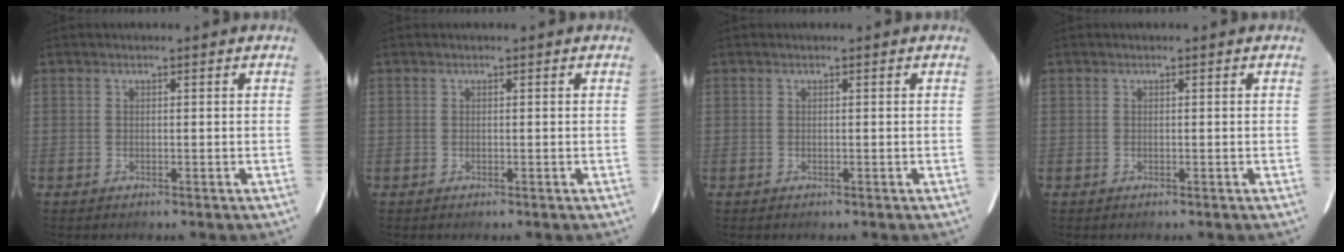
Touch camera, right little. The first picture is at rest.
{"total": 0.0}
{"total": 0.0}
{"total": 0.0}